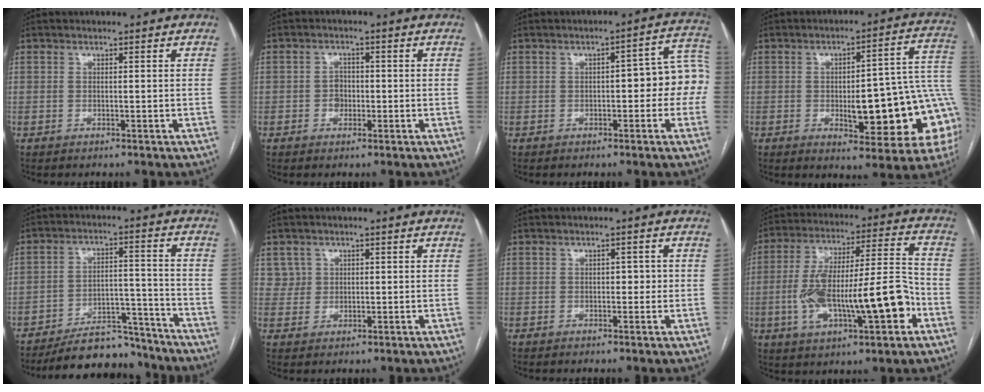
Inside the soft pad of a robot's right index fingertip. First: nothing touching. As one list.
[{"total": 2.4, "force": [-0.5, 2.0, 1.2], "torque": [-0.012, 0.007, -0.008]}, {"total": 8.8, "force": [-0.6, 3.0, 8.3], "torque": [-0.094, 0.044, -0.007]}, {"total": 19.0, "force": [-3.5, 5.2, 17.9], "torque": [-0.142, 0.033, -0.027]}, {"total": 12.0, "force": [-11.2, 3.5, 2.4], "torque": [-0.021, 0.033, -0.173]}, {"total": 2.8, "force": [1.2, 2.6, -0.2], "torque": [0.019, 0.005, 0.018]}, {"total": 1.9, "force": [-0.1, 1.2, 1.5], "torque": [-0.014, 0.010, -0.003]}, {"total": 19.6, "force": [-5.5, 4.4, 18.2], "torque": [-0.314, 0.024, -0.078]}]